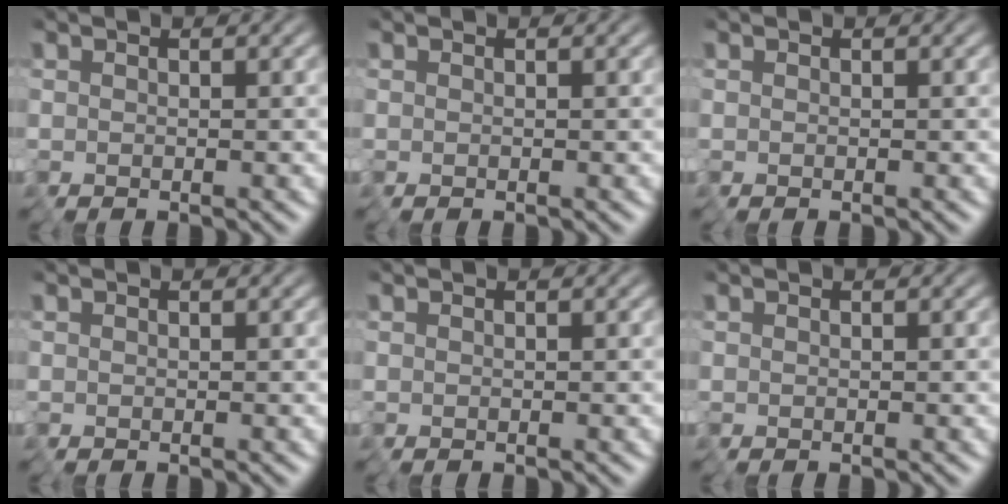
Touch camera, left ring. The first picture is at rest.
{"total": 0.0}
{"total": 0.0}
{"total": 0.0}
{"total": 0.0}
{"total": 0.0}